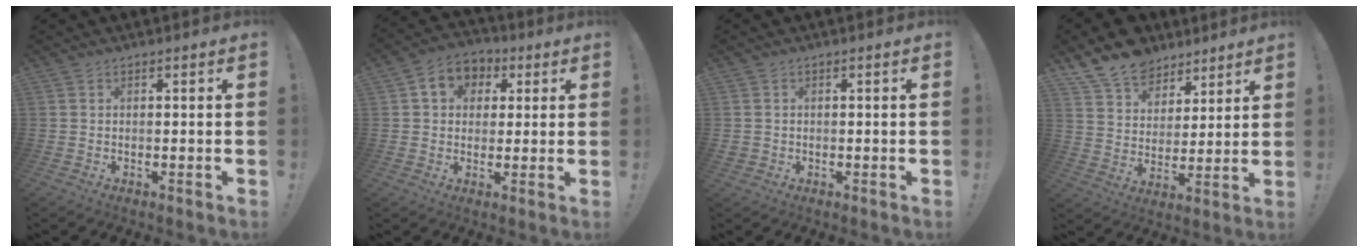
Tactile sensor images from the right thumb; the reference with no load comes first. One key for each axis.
{"total": 8.2, "fx": 2.2, "fy": 7.0, "fz": 3.7, "tx": -0.059, "ty": 0.007, "tz": 0.046}
{"total": 1.3, "fx": -0.2, "fy": 1.1, "fz": 0.5, "tx": -0.017, "ty": 0.005, "tz": -0.003}
{"total": 13.4, "fx": 10.2, "fy": 8.0, "fz": 3.3, "tx": -0.059, "ty": -0.077, "tz": 0.196}